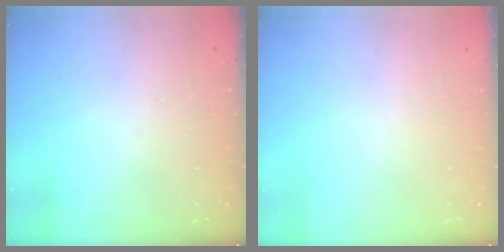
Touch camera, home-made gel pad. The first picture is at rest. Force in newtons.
{"total": 0.0}